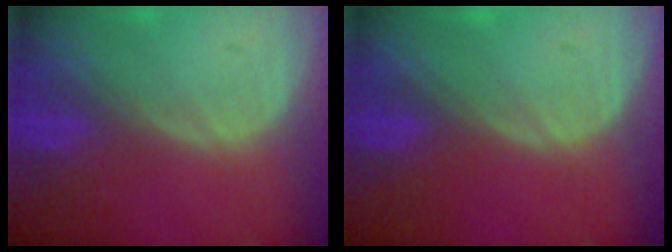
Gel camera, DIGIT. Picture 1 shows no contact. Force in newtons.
{"total": 0.0}